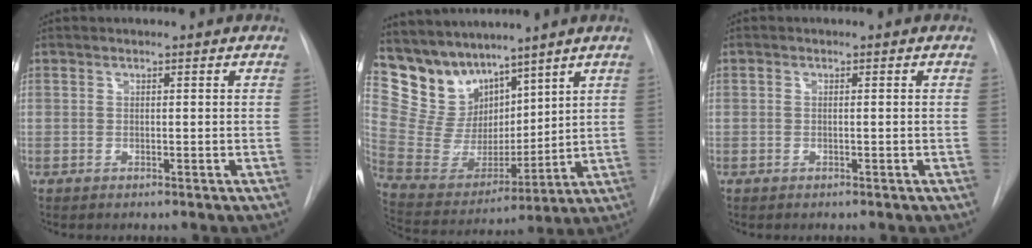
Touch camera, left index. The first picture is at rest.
{"total": 12.0, "force": [10.1, 5.8, 2.8], "torque": [-0.073, 0.025, 0.211]}
{"total": 0.0}